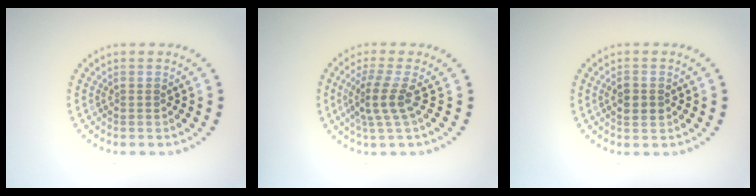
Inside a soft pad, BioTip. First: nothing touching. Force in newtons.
{"total": 2.9, "press": 2.0, "slide": 2.1}
{"total": 1.6, "press": 1.6, "slide": 0.1}